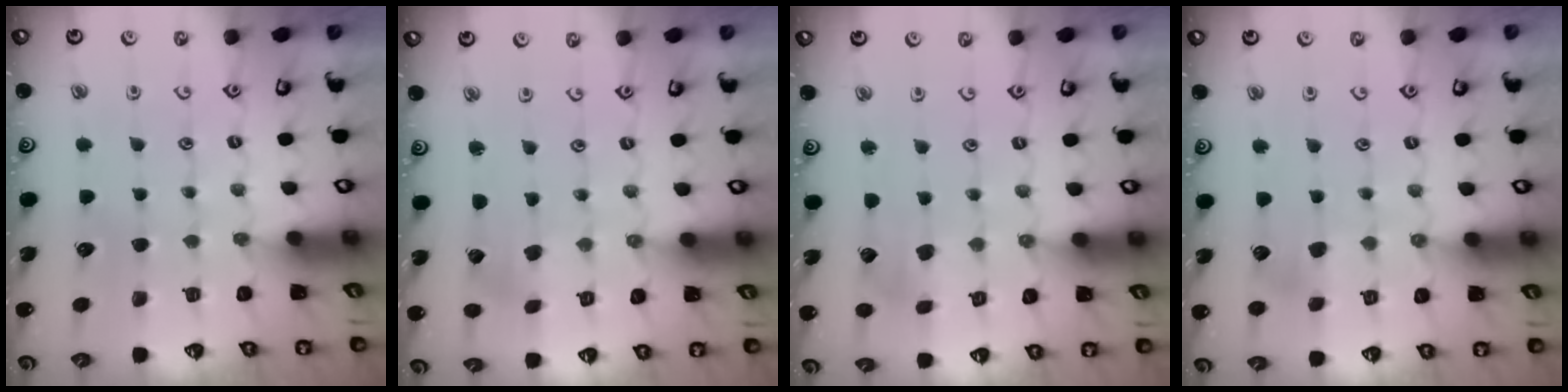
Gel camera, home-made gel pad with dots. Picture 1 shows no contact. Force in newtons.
{"total": 0.0}
{"total": 2.6, "press": 2.6, "slide": 0.4}
{"total": 3.8, "press": 3.7, "slide": 0.4}